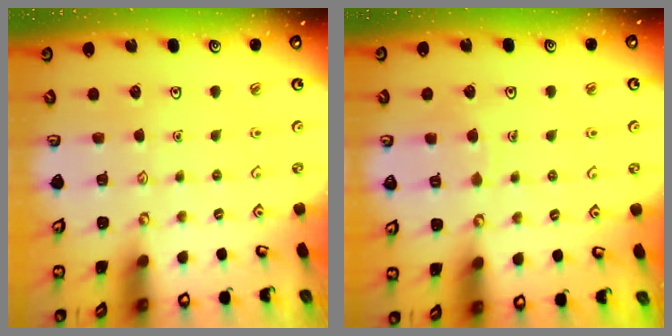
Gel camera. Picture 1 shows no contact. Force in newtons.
{"total": 5.0, "press": 5.0, "slide": 0.5}